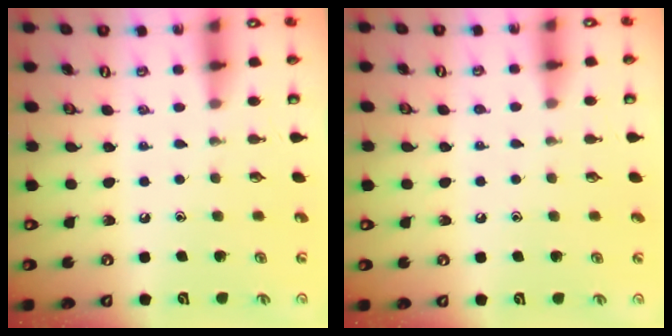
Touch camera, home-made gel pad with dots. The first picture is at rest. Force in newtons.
{"total": 2.9, "press": 2.8, "slide": 0.4}